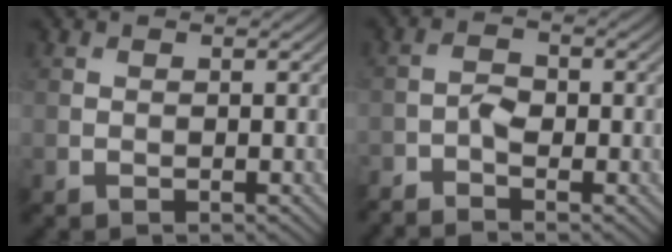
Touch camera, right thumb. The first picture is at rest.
{"total": 2.6, "force": [-2.1, 0.7, 1.2], "torque": [-0.029, -0.002, -0.051]}